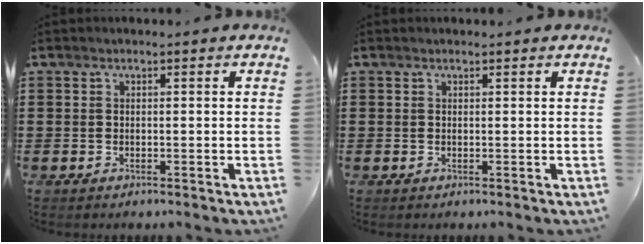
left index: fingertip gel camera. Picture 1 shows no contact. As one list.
[{"total": 0.0}]